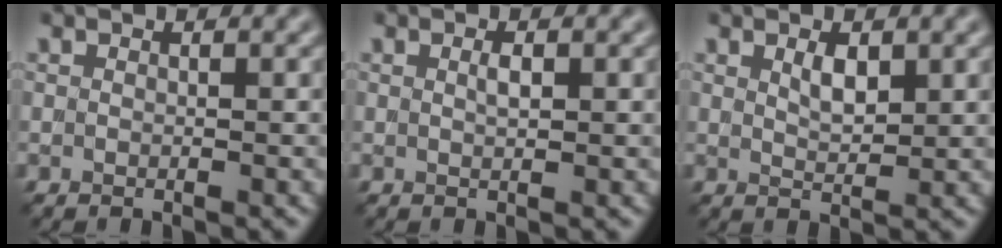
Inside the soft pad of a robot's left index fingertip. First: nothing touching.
{"total": 1.1, "force": [0.4, 0.3, 1.0], "torque": [-0.016, 0.004, 0.005]}
{"total": 1.7, "force": [1.0, 0.6, 1.2], "torque": [-0.025, 0.000, 0.019]}